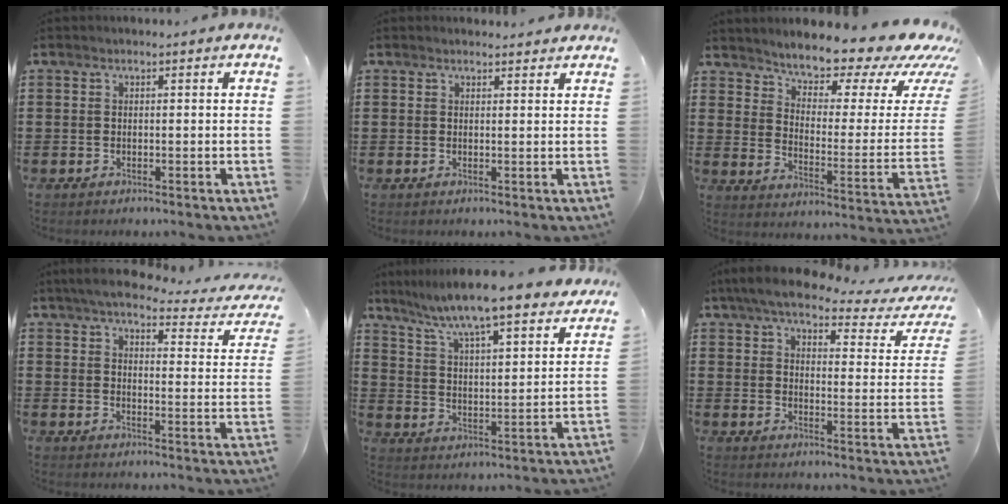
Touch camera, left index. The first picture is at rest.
{"total": 1.2, "force": [1.2, 0.1, 0.2], "torque": [-0.005, -0.001, 0.024]}
{"total": 7.0, "force": [6.4, 1.5, 2.6], "torque": [-0.060, -0.058, 0.104]}
{"total": 5.3, "force": [4.4, 0.2, 2.9], "torque": [-0.076, -0.024, 0.072]}
{"total": 8.3, "force": [7.3, -0.3, 3.8], "torque": [-0.105, -0.043, 0.120]}
{"total": 6.2, "force": [4.9, 0.7, 3.7], "torque": [-0.086, -0.026, 0.080]}